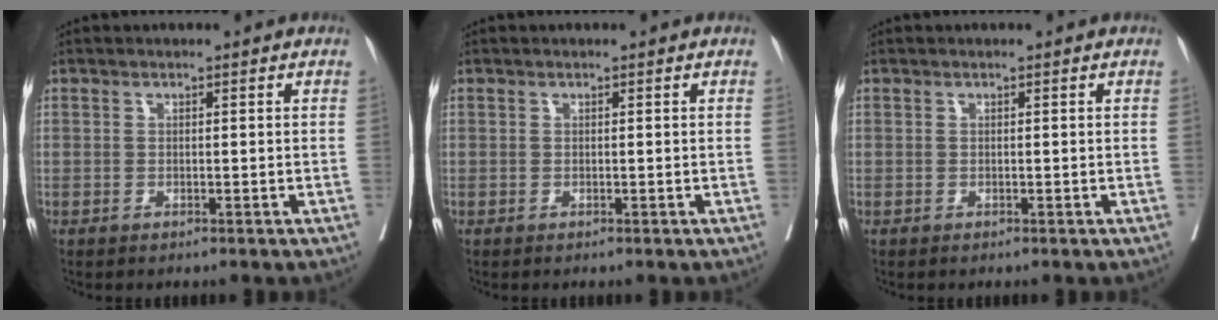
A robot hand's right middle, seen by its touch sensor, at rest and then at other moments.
{"total": 0.0}
{"total": 0.0}